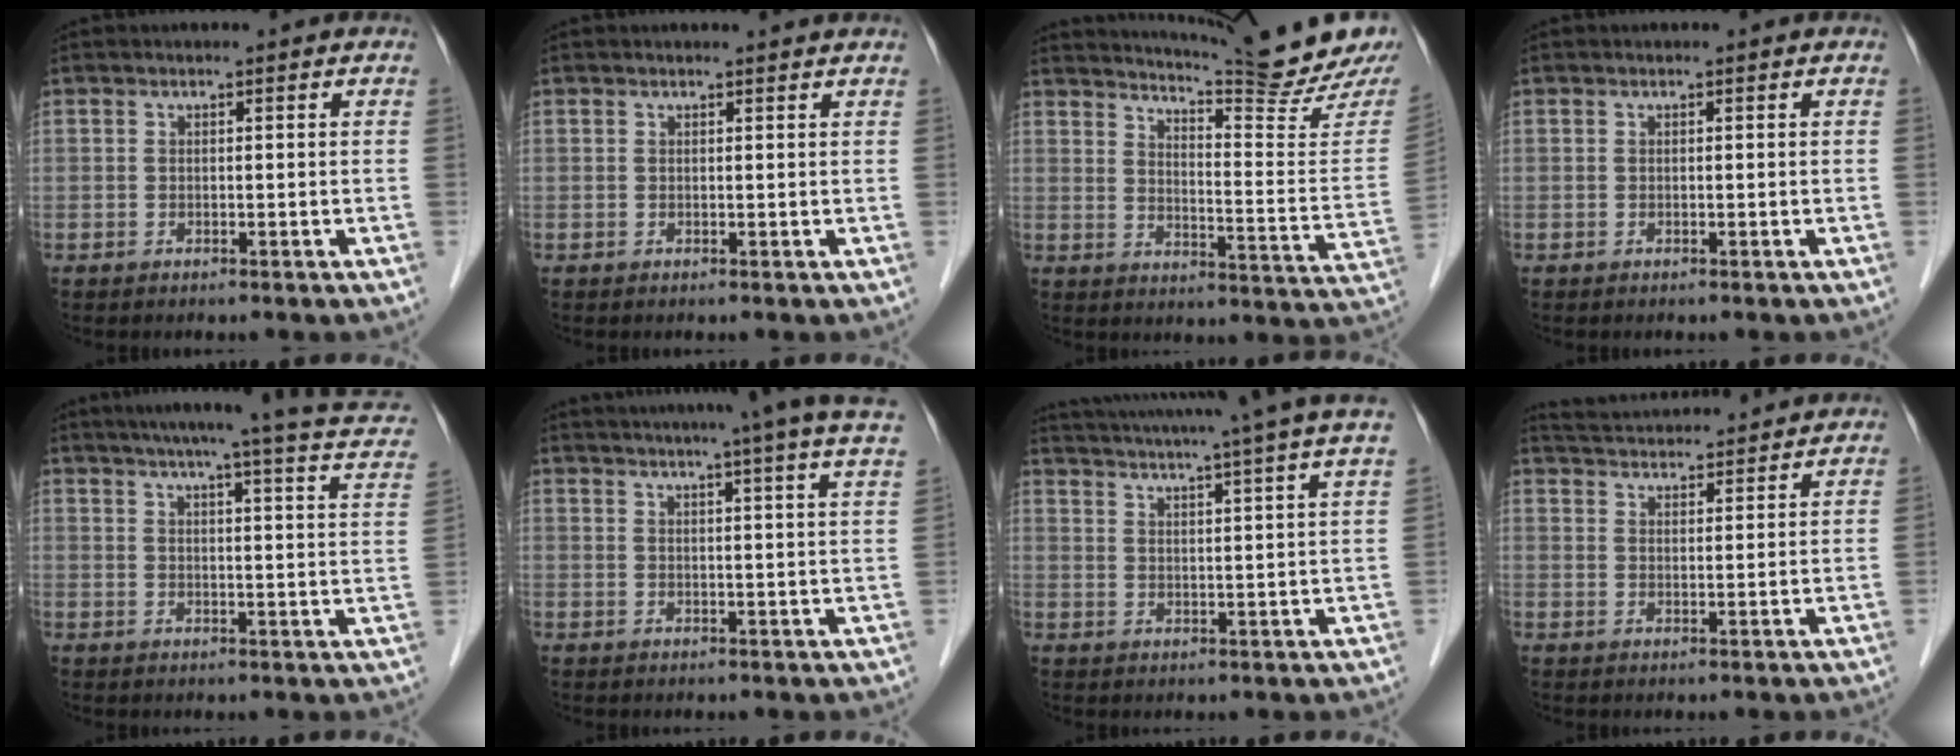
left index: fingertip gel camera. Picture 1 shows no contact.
{"total": 1.6, "force": [1.5, -0.1, 0.2], "torque": [-0.011, 0.001, 0.015]}
{"total": 18.3, "force": [17.1, -1.5, 6.5], "torque": [-0.107, -0.105, 0.214]}
{"total": 0.0}
{"total": 20.5, "force": [16.8, 1.5, 11.7], "torque": [-0.162, 0.000, 0.191]}
{"total": 23.0, "force": [19.9, -1.1, 11.4], "torque": [-0.181, -0.021, 0.242]}
{"total": 23.5, "force": [20.7, -1.6, 10.9], "torque": [-0.187, -0.021, 0.268]}
{"total": 14.4, "force": [13.7, 1.6, 4.1], "torque": [-0.077, 0.037, 0.199]}